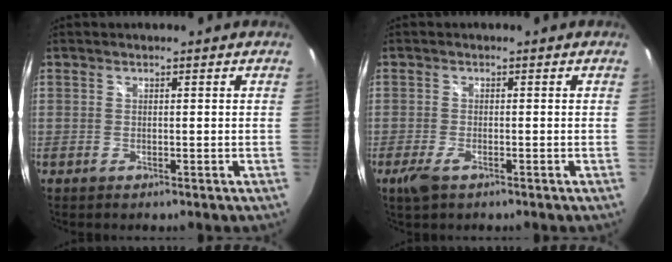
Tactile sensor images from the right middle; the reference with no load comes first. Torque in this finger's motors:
{"motor_torque": [0.35, -0.40, 0.18, 0.05]}